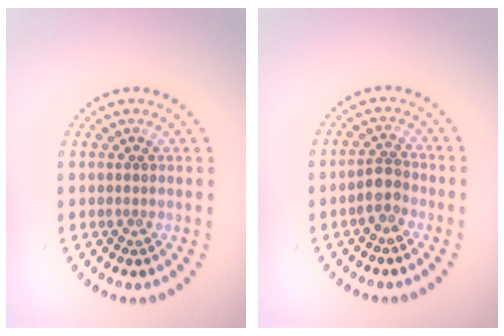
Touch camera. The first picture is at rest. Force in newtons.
{"total": 2.0, "press": 1.7, "slide": 1.0}